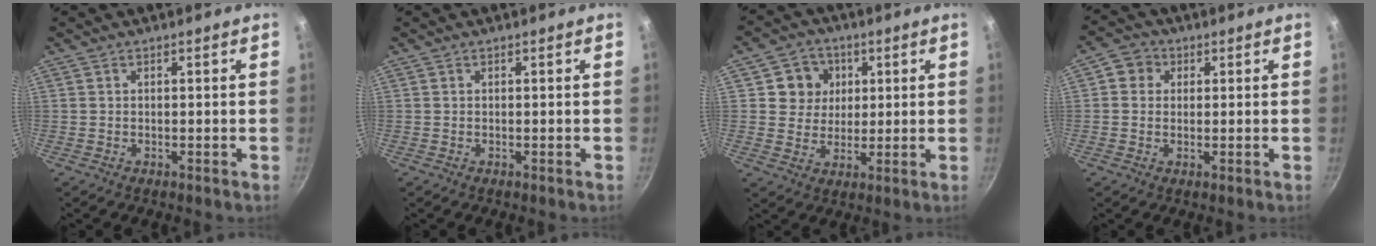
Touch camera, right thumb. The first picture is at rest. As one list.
[{"total": 0.0}, {"total": 7.7, "force": [2.2, 7.1, 2.1], "torque": [0.006, 0.002, 0.032]}, {"total": 4.5, "force": [1.0, 4.1, 1.6], "torque": [-0.002, -0.001, 0.005]}]